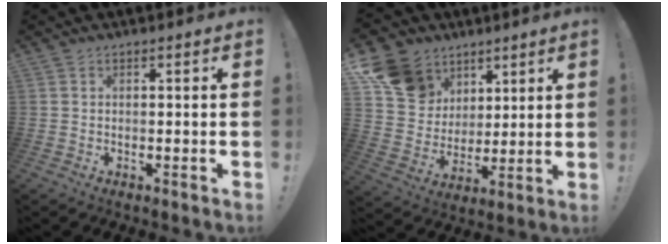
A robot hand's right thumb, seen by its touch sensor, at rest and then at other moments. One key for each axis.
{"total": 14.7, "fx": 7.9, "fy": 11.3, "fz": 5.0, "tx": -0.085, "ty": -0.044, "tz": 0.166}